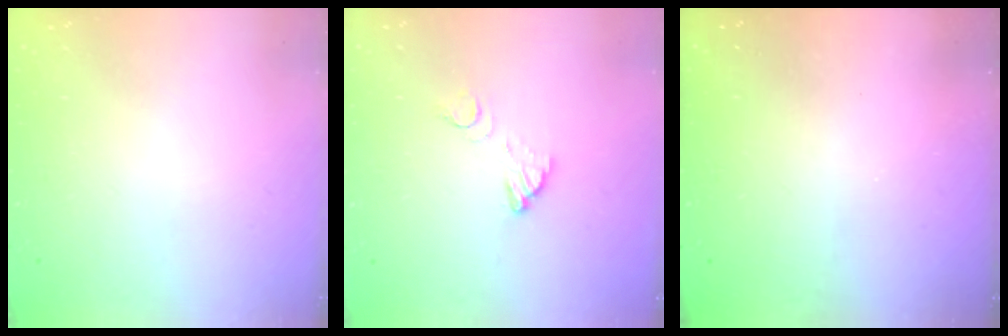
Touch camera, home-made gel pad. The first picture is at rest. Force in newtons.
{"total": 3.6, "press": 3.6, "slide": 0.3}
{"total": 3.3, "press": 3.3, "slide": 0.1}